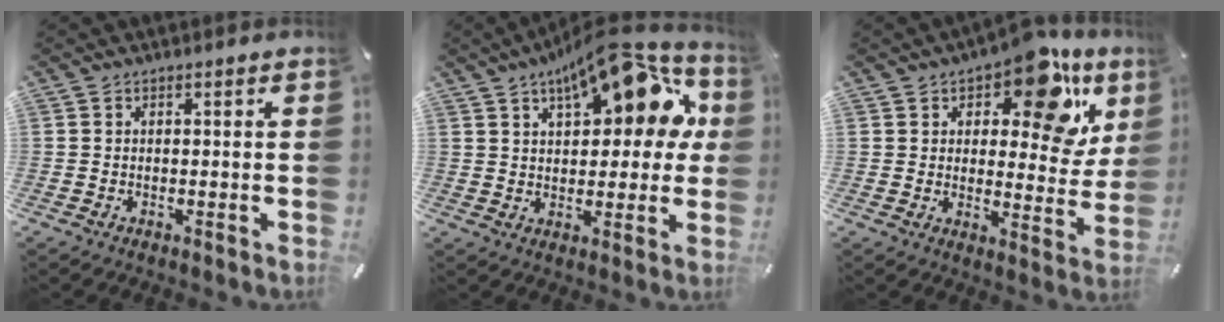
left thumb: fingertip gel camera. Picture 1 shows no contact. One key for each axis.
{"total": 16.5, "fx": 8.8, "fy": 7.5, "fz": 11.7, "tx": -0.161, "ty": -0.040, "tz": 0.143}
{"total": 15.2, "fx": 9.0, "fy": 6.8, "fz": 10.2, "tx": -0.133, "ty": -0.053, "tz": 0.147}